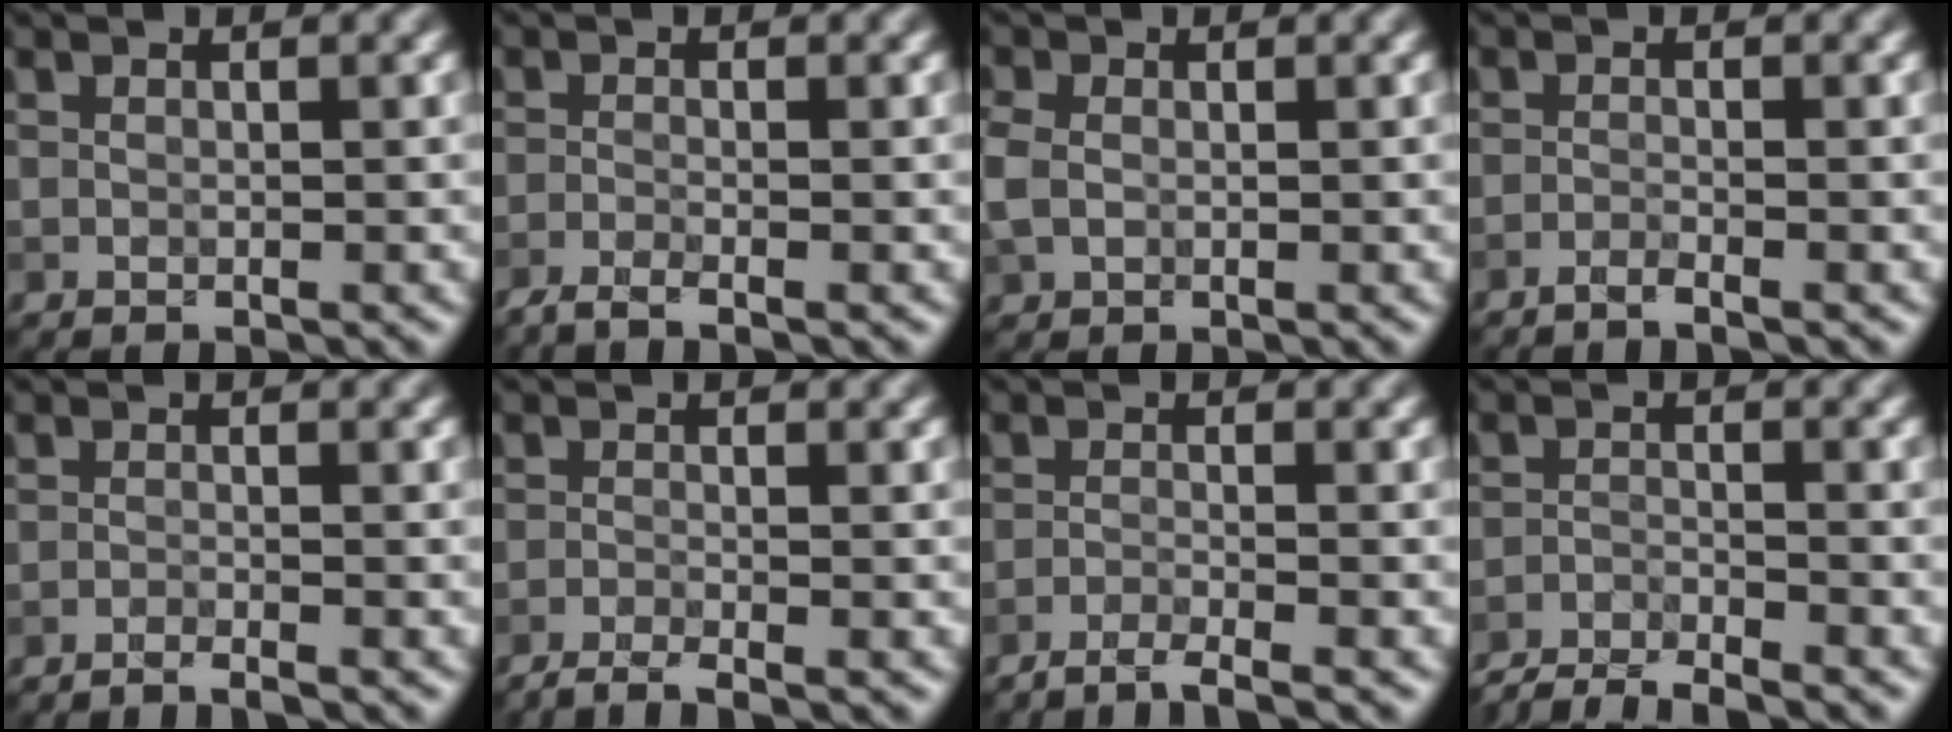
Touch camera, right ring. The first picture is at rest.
{"total": 2.2, "force": [-1.8, 0.3, 1.3], "torque": [-0.027, -0.006, -0.044]}
{"total": 2.2, "force": [-0.1, 1.8, 1.2], "torque": [-0.034, 0.001, -0.010]}
{"total": 1.2, "force": [-1.0, 0.1, 0.7], "torque": [-0.015, 0.000, -0.027]}
{"total": 1.7, "force": [-1.5, 0.1, 0.9], "torque": [-0.016, 0.002, -0.033]}
{"total": 2.8, "force": [-2.2, 0.4, 1.7], "torque": [-0.036, -0.001, -0.049]}
{"total": 2.6, "force": [-2.1, 0.2, 1.5], "torque": [-0.027, 0.003, -0.050]}
{"total": 4.5, "force": [-4.2, 0.6, 1.5], "torque": [-0.029, -0.004, -0.082]}